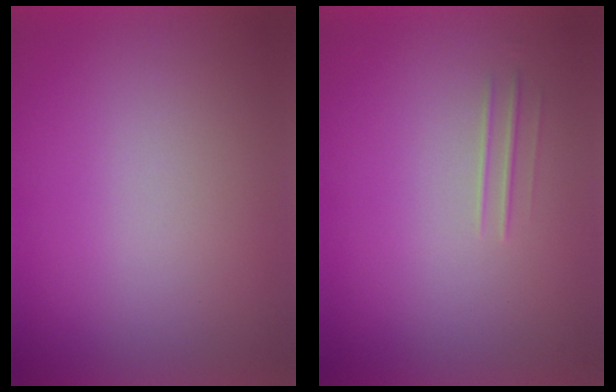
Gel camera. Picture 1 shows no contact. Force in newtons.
{"total": 1.5}